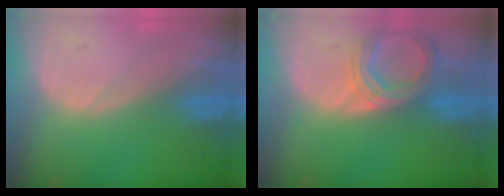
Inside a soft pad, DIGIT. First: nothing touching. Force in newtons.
{"total": 6.9, "press": 6.4, "slide": 2.7}